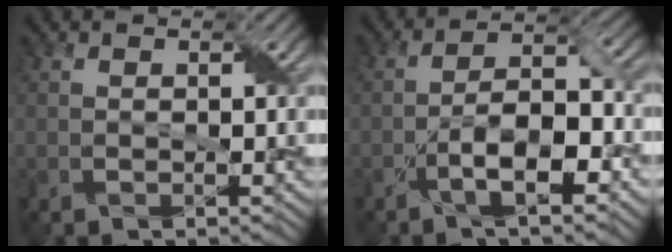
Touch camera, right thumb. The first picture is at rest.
{"total": 7.9, "force": [-3.7, 2.6, 6.4], "torque": [-0.107, 0.013, -0.071]}